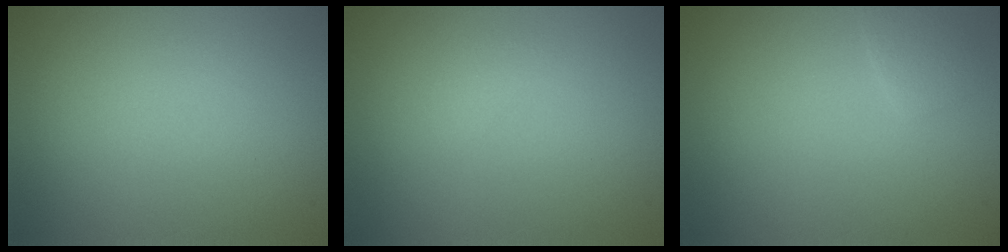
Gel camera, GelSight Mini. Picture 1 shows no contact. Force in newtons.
{"total": 0.6, "press": 0.6, "slide": 0.0}
{"total": 1.2, "press": 1.2, "slide": 0.1}